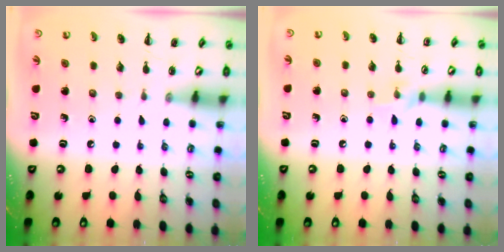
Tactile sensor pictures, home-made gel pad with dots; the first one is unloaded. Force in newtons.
{"total": 6.4, "press": 6.2, "slide": 1.5}